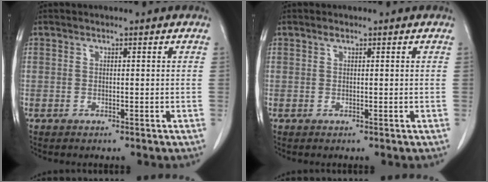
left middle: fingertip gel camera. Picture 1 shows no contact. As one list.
[{"total": 0.5, "force": [0.4, 0.1, 0.3], "torque": [-0.010, 0.000, 0.008]}]